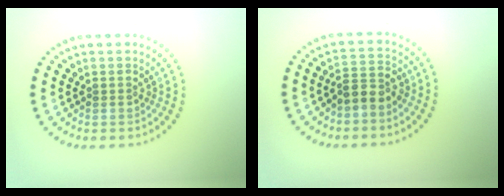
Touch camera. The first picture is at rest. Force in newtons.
{"total": 2.5, "press": 2.2, "slide": 1.1}